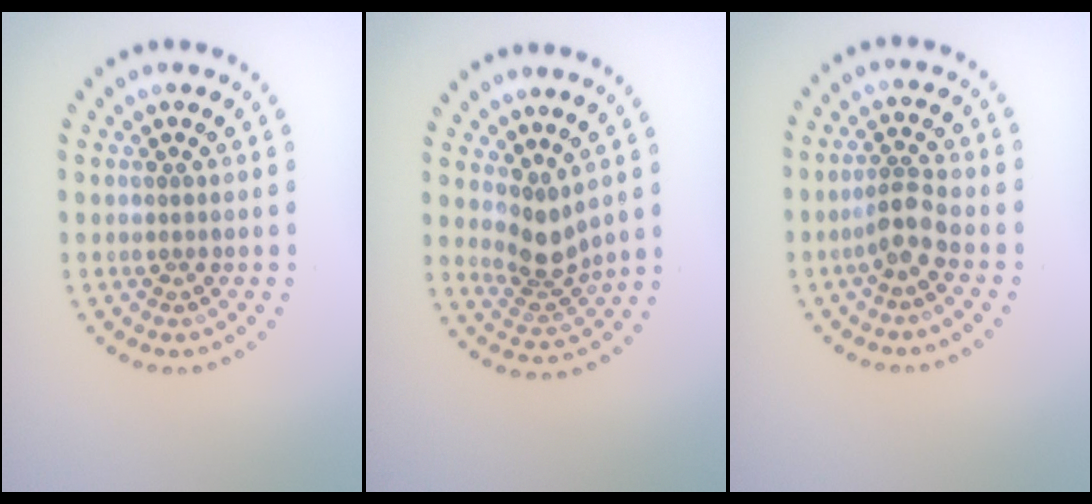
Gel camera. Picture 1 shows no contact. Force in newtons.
{"total": 2.9, "press": 2.1, "slide": 2.0}
{"total": 2.4, "press": 1.9, "slide": 1.6}